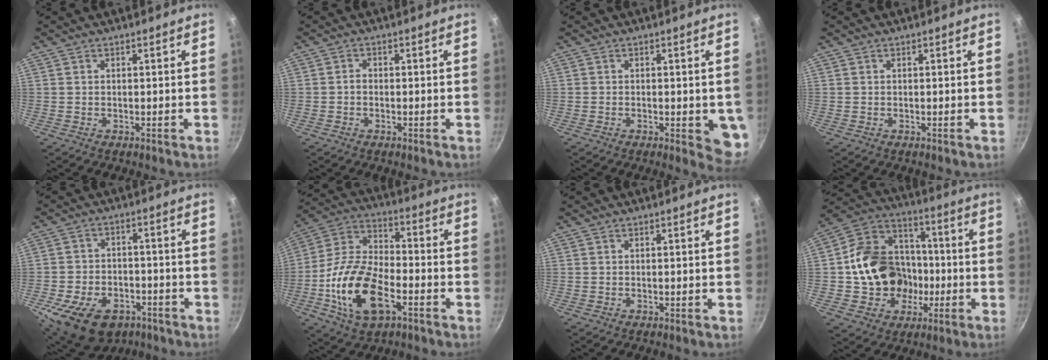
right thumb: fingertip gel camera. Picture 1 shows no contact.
{"total": 1.2, "force": [-0.4, 0.9, 0.7], "torque": [-0.011, 0.006, -0.008]}
{"total": 5.9, "force": [-1.0, 2.5, 5.3], "torque": [-0.043, -0.007, -0.010]}
{"total": 0.0}
{"total": 16.8, "force": [-7.9, 11.2, 9.7], "torque": [-0.162, 0.027, -0.120]}
{"total": 18.5, "force": [-6.2, 9.7, 14.5], "torque": [-0.272, 0.033, -0.128]}
{"total": 0.0}
{"total": 18.4, "force": [-2.2, 15.7, 9.4], "torque": [-0.128, 0.046, -0.037]}